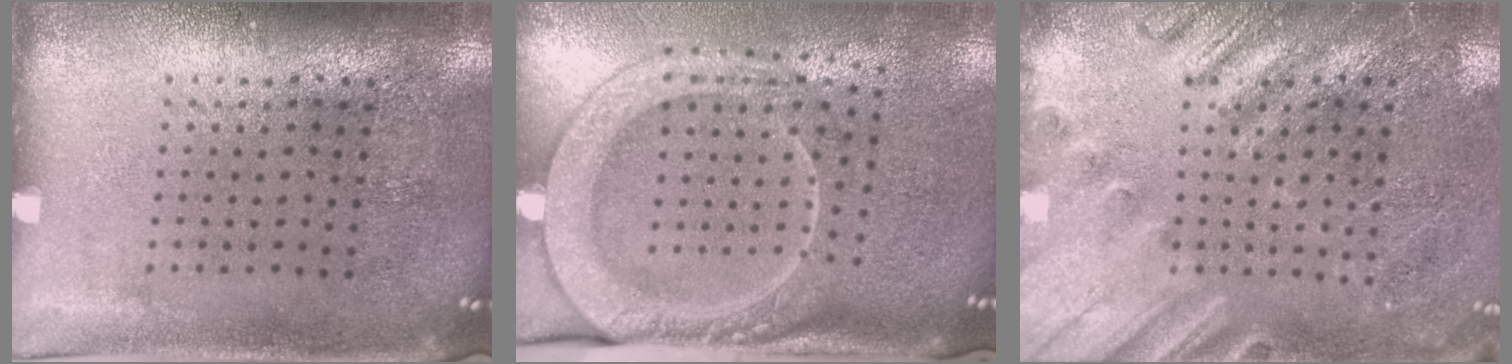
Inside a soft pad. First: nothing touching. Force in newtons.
{"total": 2.5, "press": 2.0, "slide": 1.6}
{"total": 2.3, "press": 2.2, "slide": 0.7}